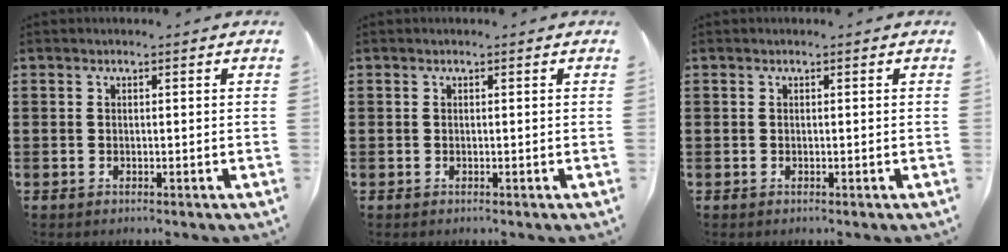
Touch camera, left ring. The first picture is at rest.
{"total": 0.0}
{"total": 0.0}